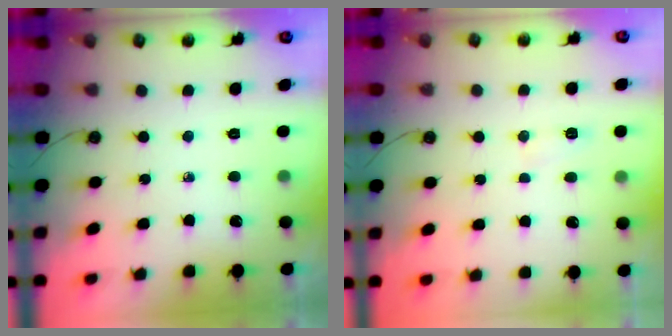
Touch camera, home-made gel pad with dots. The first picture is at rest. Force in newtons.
{"total": 10.3, "press": 4.4, "slide": 9.3}